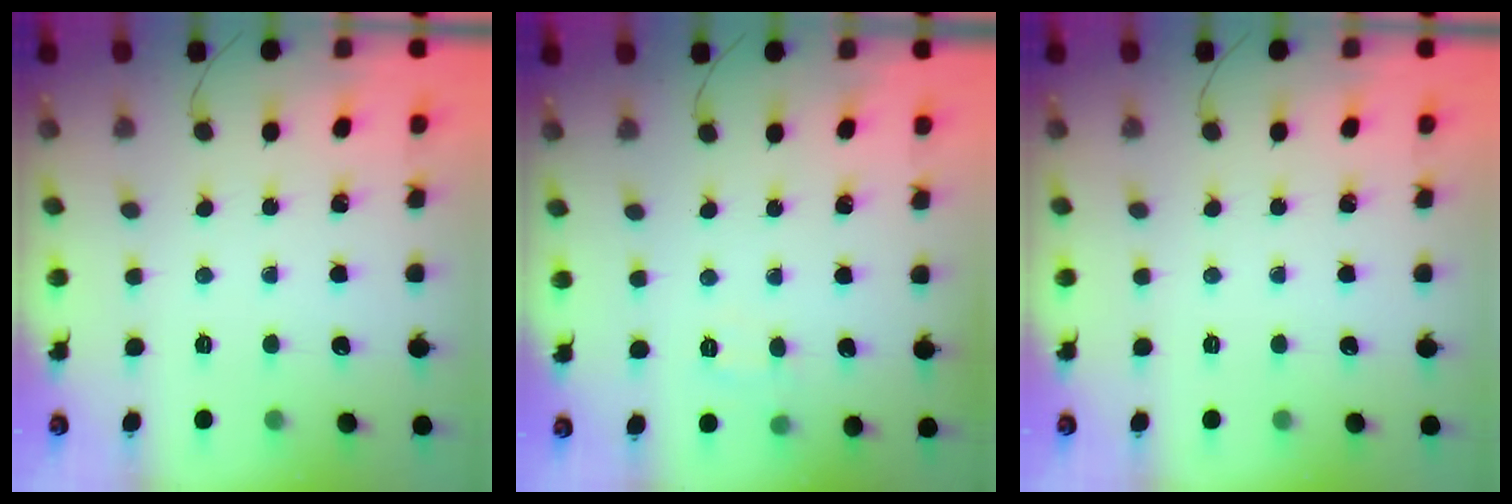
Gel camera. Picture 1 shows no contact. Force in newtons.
{"total": 6.0, "press": 5.8, "slide": 1.3}
{"total": 0.0}